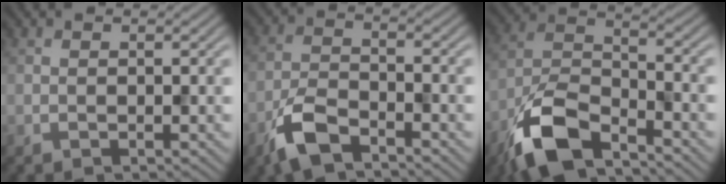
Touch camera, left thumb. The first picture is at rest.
{"total": 6.4, "force": [-4.4, 2.3, 4.0], "torque": [-0.087, -0.004, -0.099]}
{"total": 10.7, "force": [-7.4, 3.9, 6.7], "torque": [-0.128, -0.006, -0.163]}